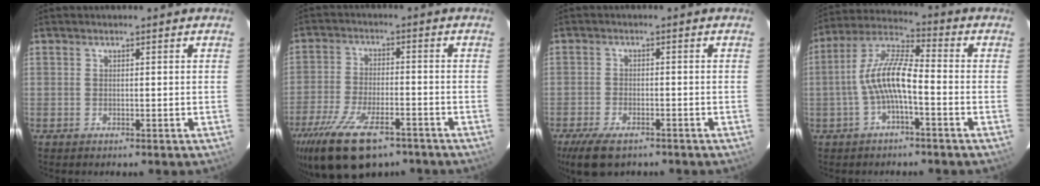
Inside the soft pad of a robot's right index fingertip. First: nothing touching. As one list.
[{"total": 17.0, "force": [-11.4, 6.9, 10.5], "torque": [-0.226, -0.039, -0.195]}, {"total": 8.3, "force": [-6.0, 3.6, 4.4], "torque": [-0.114, -0.020, -0.106]}, {"total": 9.7, "force": [-2.6, 2.4, 9.0], "torque": [-0.194, 0.016, -0.049]}]